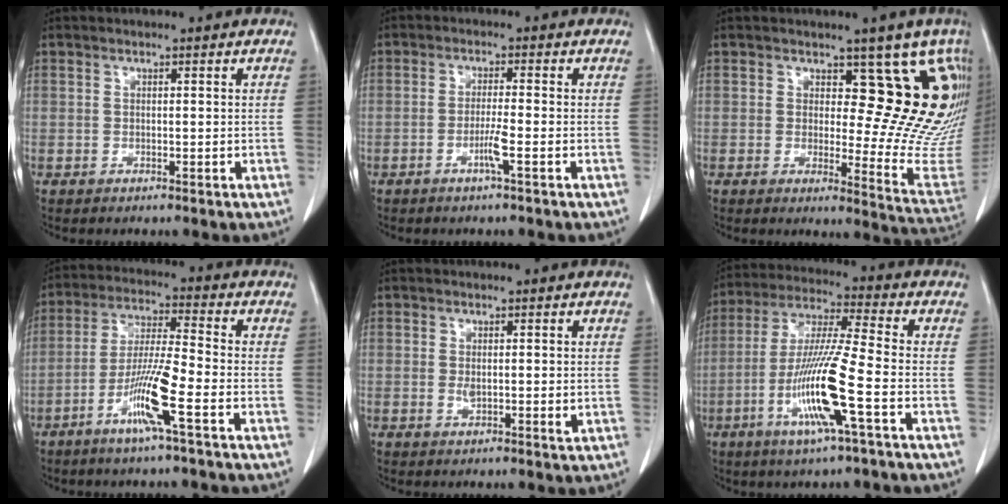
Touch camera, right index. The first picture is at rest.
{"total": 3.1, "force": [-1.4, -0.4, 2.7], "torque": [-0.054, -0.005, -0.029]}
{"total": 15.3, "force": [9.0, 5.8, 11.0], "torque": [-0.119, -0.029, 0.085]}
{"total": 9.8, "force": [-4.5, -0.4, 8.7], "torque": [-0.170, -0.010, -0.091]}
{"total": 2.4, "force": [0.1, 0.7, 2.3], "torque": [-0.038, -0.007, 0.004]}
{"total": 13.6, "force": [-4.7, -0.3, 12.8], "torque": [-0.260, -0.014, -0.094]}